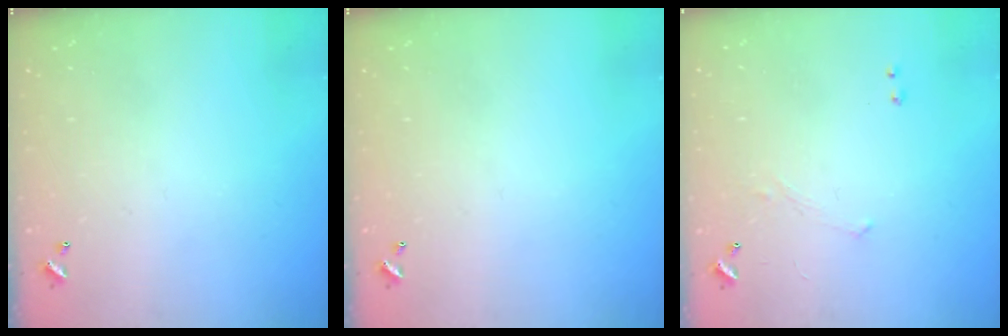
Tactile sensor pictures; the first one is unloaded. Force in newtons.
{"total": 0.0}
{"total": 1.2, "press": 1.1, "slide": 0.5}